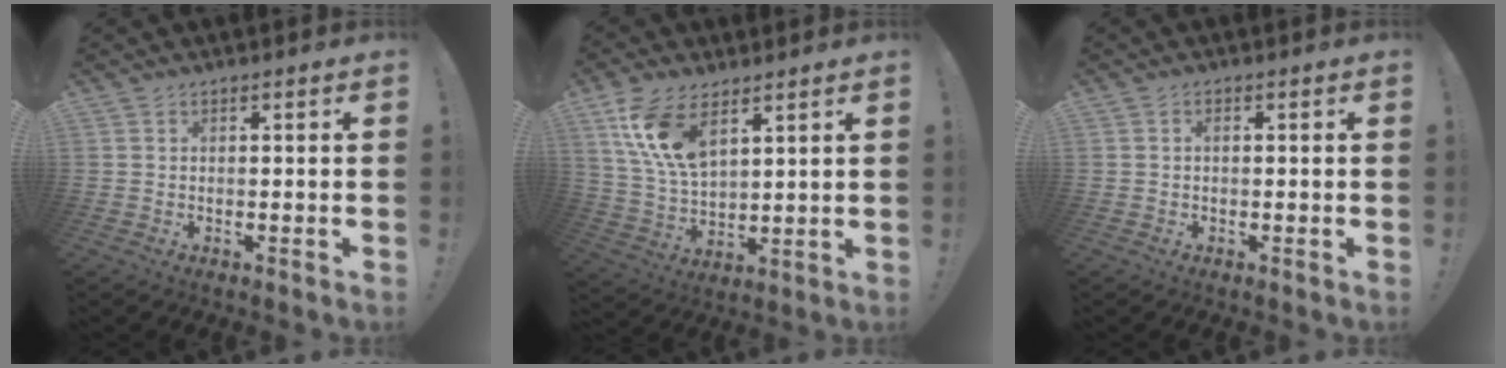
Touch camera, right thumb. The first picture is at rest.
{"total": 13.7, "force": [7.9, 6.8, 8.8], "torque": [-0.188, -0.029, 0.149]}
{"total": 0.9, "force": [-0.1, 0.5, 0.8], "torque": [-0.018, 0.003, -0.002]}